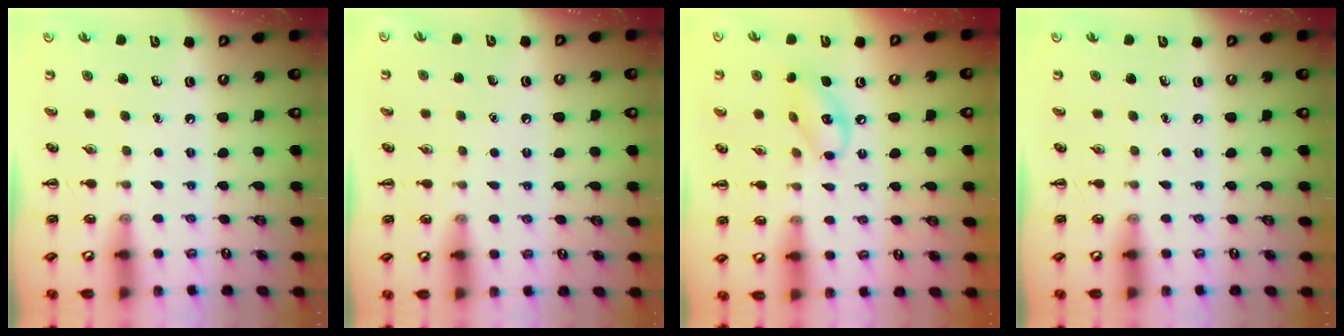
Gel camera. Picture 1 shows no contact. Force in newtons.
{"total": 1.4, "press": 1.4, "slide": 0.1}
{"total": 10.2, "press": 10.0, "slide": 1.8}
{"total": 0.0}